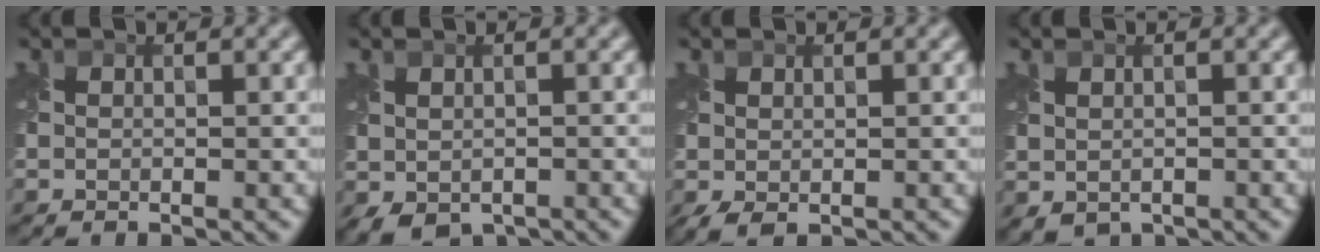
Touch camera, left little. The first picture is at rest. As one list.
[{"total": 2.5, "force": [-1.2, 1.7, 1.4], "torque": [-0.030, -0.006, -0.012]}, {"total": 1.3, "force": [0.0, 0.8, 1.0], "torque": [-0.033, -0.001, 0.005]}, {"total": 0.9, "force": [0.2, 0.8, 0.4], "torque": [-0.013, 0.000, 0.012]}]